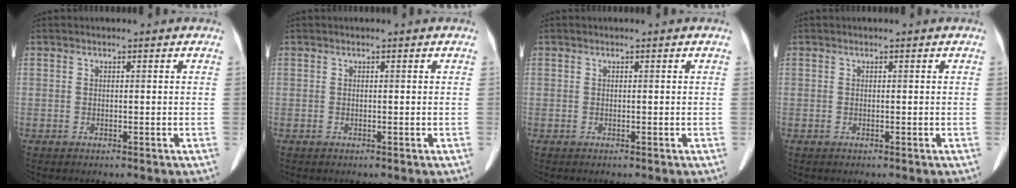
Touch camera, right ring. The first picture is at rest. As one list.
[{"total": 0.0}, {"total": 0.0}, {"total": 0.0}]